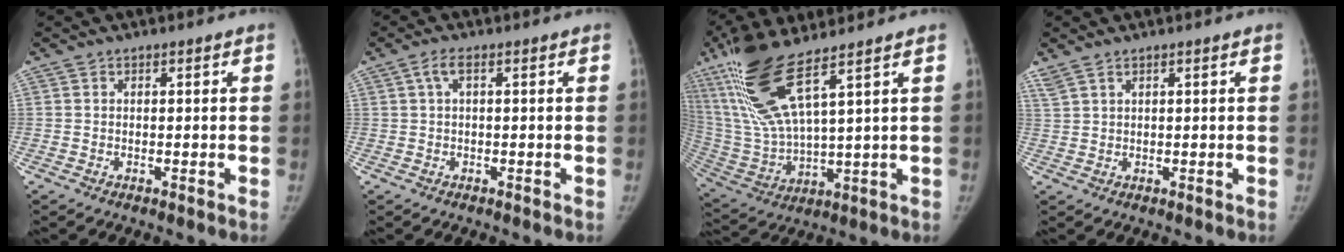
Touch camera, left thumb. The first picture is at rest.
{"total": 1.9, "force": [0.5, 0.6, 1.7], "torque": [-0.042, 0.010, 0.012]}
{"total": 17.8, "force": [9.8, 3.7, 14.4], "torque": [-0.318, -0.041, 0.205]}
{"total": 2.8, "force": [2.2, 0.8, 1.6], "torque": [-0.042, 0.010, 0.053]}